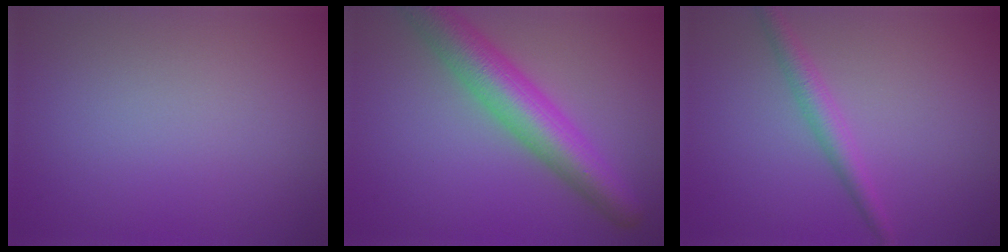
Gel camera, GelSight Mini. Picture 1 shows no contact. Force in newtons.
{"total": 6.9, "press": 6.9, "slide": 0.1}
{"total": 2.3, "press": 2.3, "slide": 0.0}